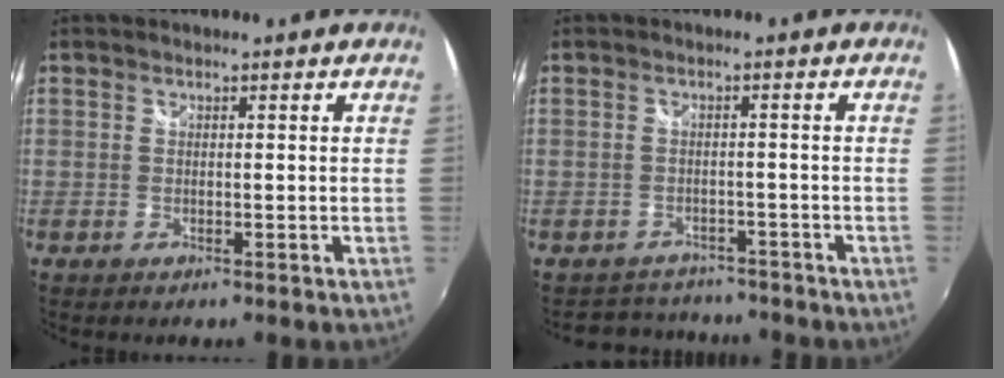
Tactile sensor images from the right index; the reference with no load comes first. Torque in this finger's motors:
{"motor_torque": [-1.18, -0.79, -0.54, -0.12]}